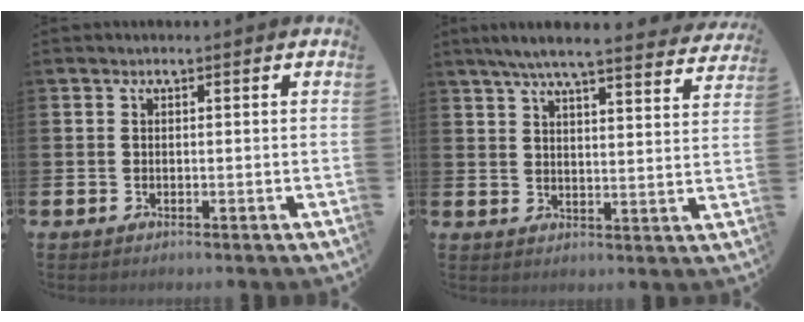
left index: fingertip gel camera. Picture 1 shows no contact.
{"total": 6.5, "force": [6.1, 0.2, 2.4], "torque": [-0.053, -0.036, 0.102]}